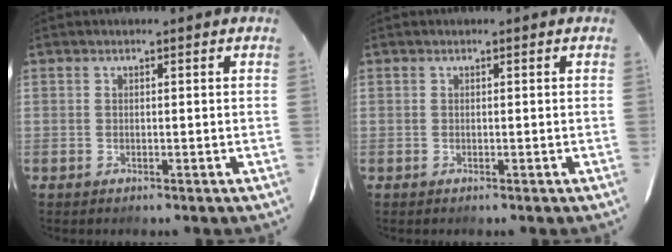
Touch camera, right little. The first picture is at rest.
{"total": 0.0}